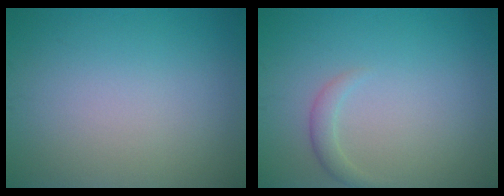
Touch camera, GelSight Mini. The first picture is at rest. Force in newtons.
{"total": 1.3, "press": 1.3, "slide": 0.0}